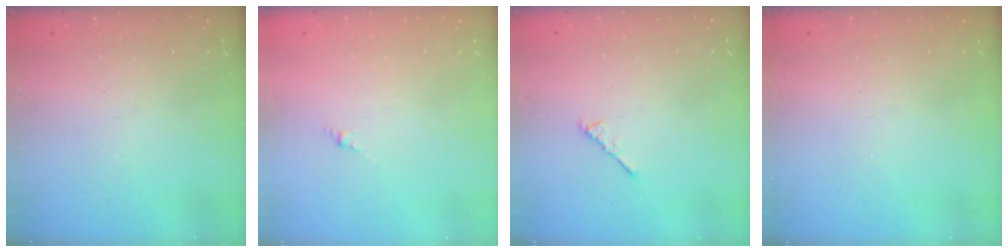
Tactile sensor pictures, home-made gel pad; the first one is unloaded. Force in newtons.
{"total": 1.1, "press": 1.0, "slide": 0.5}
{"total": 2.9, "press": 2.8, "slide": 0.7}
{"total": 0.0}